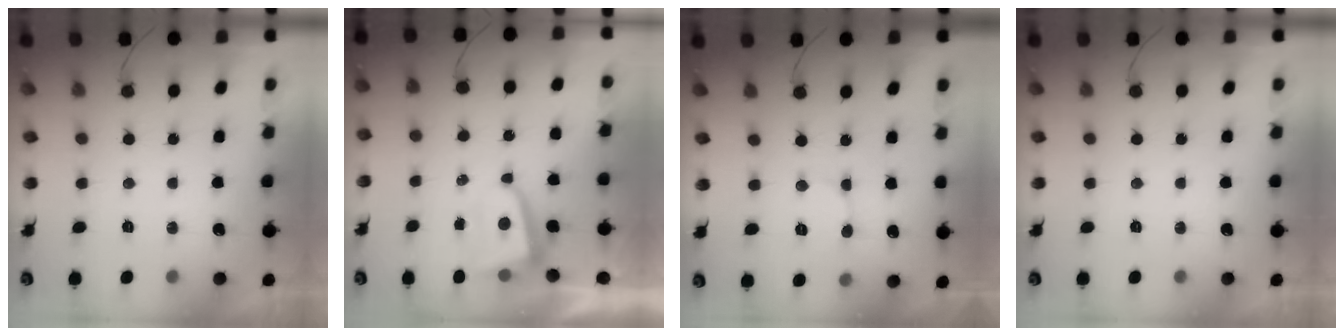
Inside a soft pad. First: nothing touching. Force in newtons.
{"total": 2.7, "press": 2.6, "slide": 0.4}
{"total": 2.5, "press": 2.5, "slide": 0.3}
{"total": 0.0}